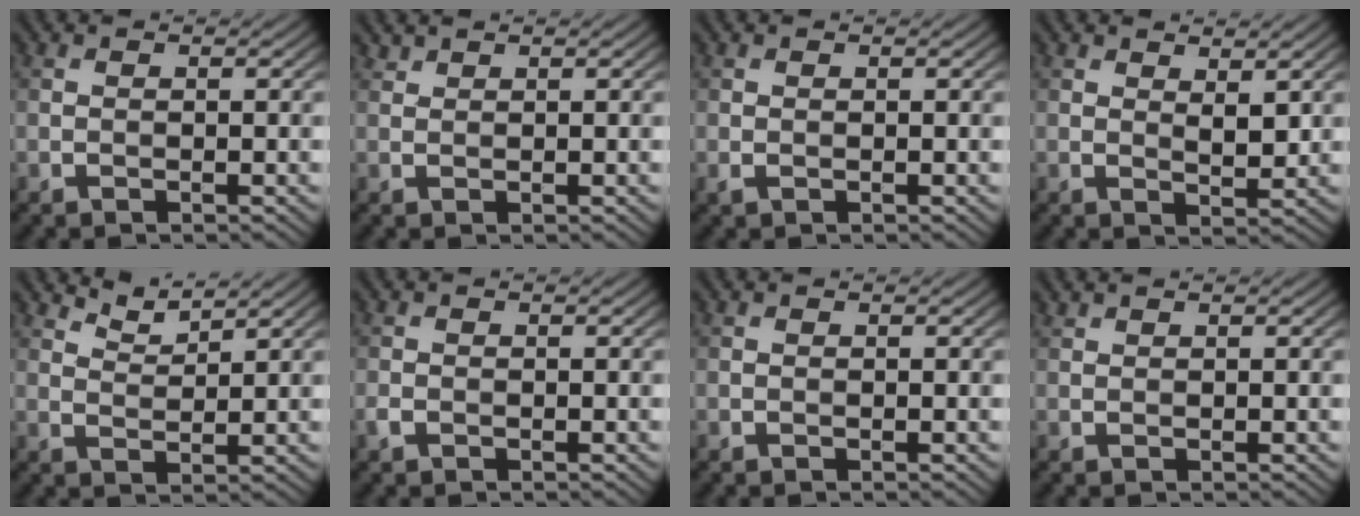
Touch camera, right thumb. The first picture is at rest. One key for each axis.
{"total": 1.0, "fx": 1.0, "fy": 0.2, "fz": 0.2, "tx": -0.006, "ty": 0.002, "tz": 0.023}
{"total": 0.8, "fx": -0.1, "fy": 0.6, "fz": 0.5, "tx": -0.013, "ty": -0.003, "tz": -0.001}
{"total": 2.7, "fx": 1.6, "fy": 1.0, "fz": 1.8, "tx": -0.031, "ty": -0.007, "tz": 0.030}
{"total": 2.8, "fx": 2.7, "fy": 0.3, "fz": 0.9, "tx": -0.020, "ty": -0.002, "tz": 0.057}
{"total": 0.9, "fx": -0.5, "fy": 0.6, "fz": 0.5, "tx": -0.012, "ty": -0.001, "tz": -0.013}
{"total": 0.0}
{"total": 0.6, "fx": 0.6, "fy": 0.0, "fz": 0.1, "tx": -0.003, "ty": 0.003, "tz": 0.013}